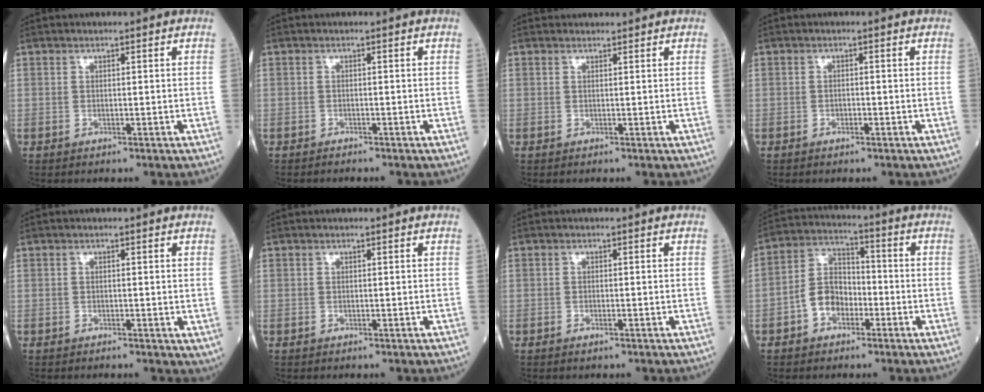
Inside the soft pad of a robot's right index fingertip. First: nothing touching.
{"total": 1.2, "force": [-1.1, 0.1, 0.3], "torque": [-0.006, -0.001, -0.015]}
{"total": 0.8, "force": [0.7, 0.3, -0.2], "torque": [0.000, 0.014, 0.010]}
{"total": 1.0, "force": [-0.5, 0.4, 0.8], "torque": [-0.012, 0.001, -0.008]}
{"total": 0.9, "force": [-0.1, 0.5, 0.7], "torque": [-0.004, -0.001, -0.005]}
{"total": 0.0}
{"total": 0.8, "force": [-0.4, 0.2, 0.7], "torque": [-0.016, -0.002, -0.005]}
{"total": 6.9, "force": [-2.8, 4.8, 4.2], "torque": [-0.084, 0.024, -0.058]}